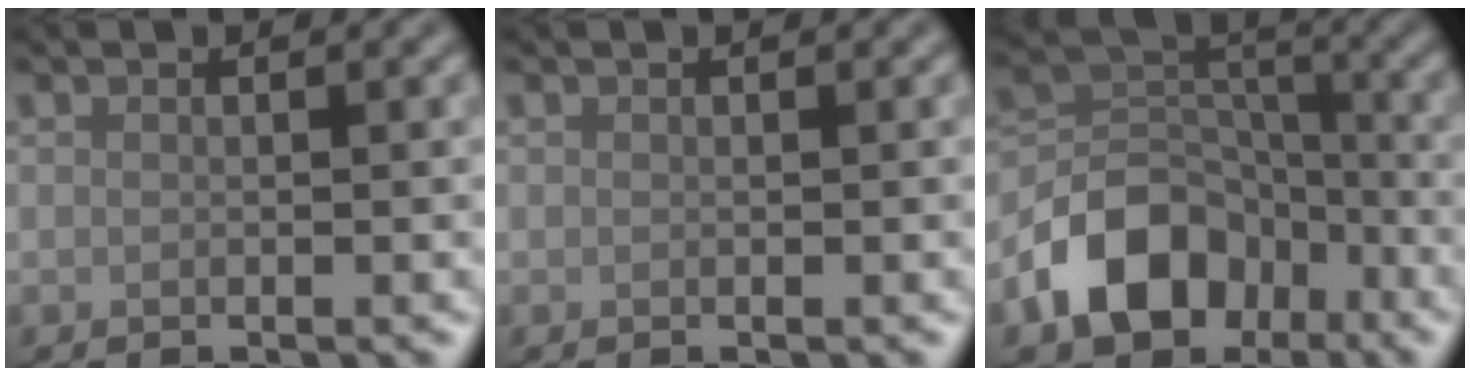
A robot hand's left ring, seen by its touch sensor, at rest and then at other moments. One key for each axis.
{"total": 0.0}
{"total": 8.9, "fx": -4.7, "fy": 6.2, "fz": 4.3, "tx": -0.071, "ty": -0.002, "tz": -0.093}